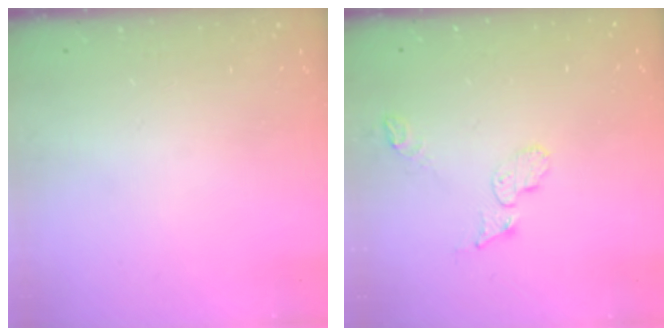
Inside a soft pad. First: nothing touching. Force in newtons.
{"total": 5.8, "press": 5.8, "slide": 0.2}